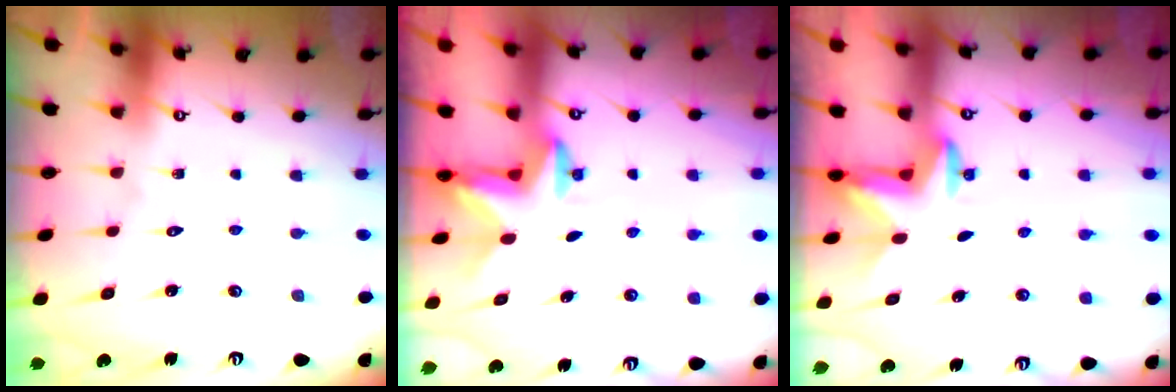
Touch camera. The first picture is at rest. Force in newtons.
{"total": 2.4, "press": 2.4, "slide": 0.4}
{"total": 2.9, "press": 2.8, "slide": 0.7}